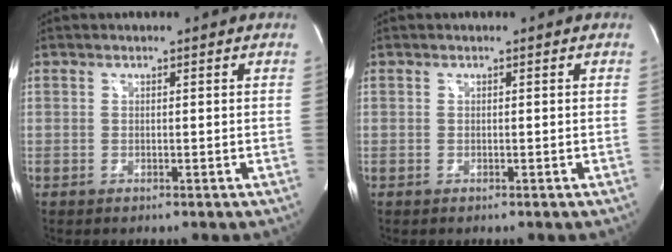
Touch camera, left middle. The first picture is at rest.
{"total": 0.0}